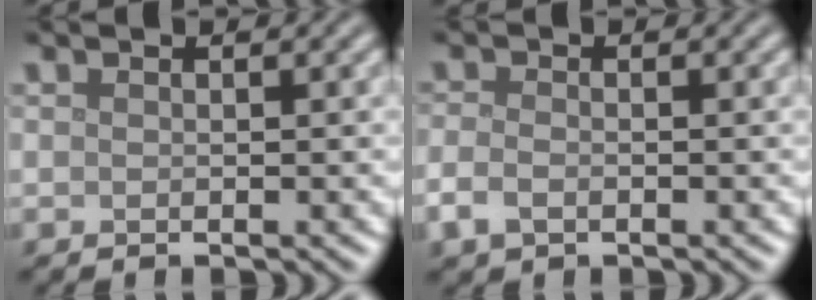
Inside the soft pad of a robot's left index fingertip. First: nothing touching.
{"total": 2.1, "force": [-0.9, 1.3, 1.3], "torque": [-0.031, -0.004, -0.024]}